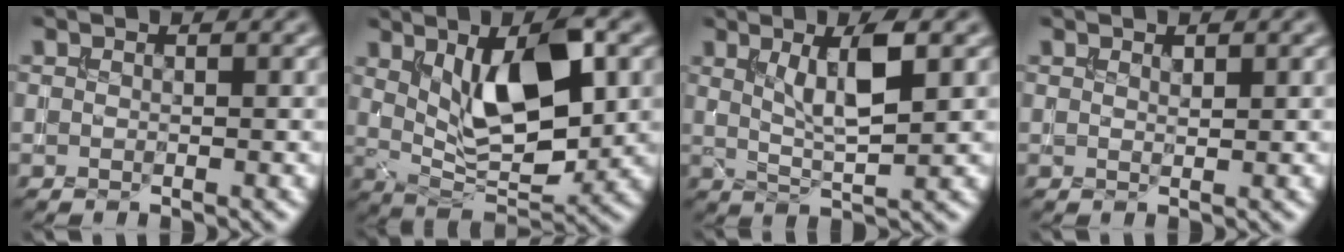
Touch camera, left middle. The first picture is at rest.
{"total": 8.7, "force": [2.5, 3.3, 7.6], "torque": [-0.131, -0.009, 0.044]}
{"total": 4.9, "force": [1.6, 1.1, 4.5], "torque": [-0.081, -0.003, 0.030]}
{"total": 0.7, "force": [0.6, 0.2, 0.4], "torque": [-0.008, -0.003, 0.011]}